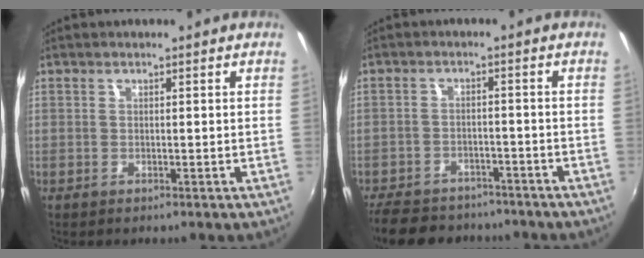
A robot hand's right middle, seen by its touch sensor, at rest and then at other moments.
{"total": 15.1, "force": [-12.4, 6.7, 5.5], "torque": [-0.142, 0.000, -0.183]}